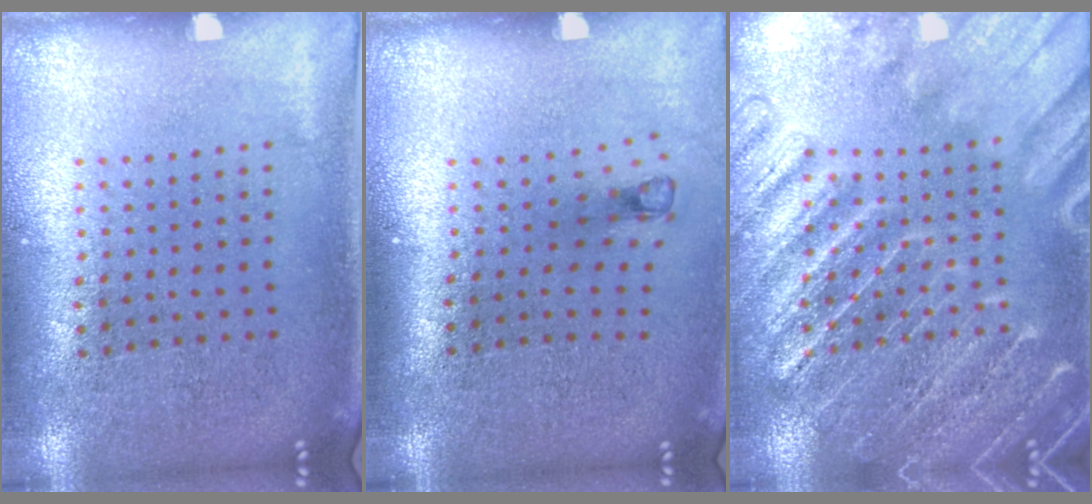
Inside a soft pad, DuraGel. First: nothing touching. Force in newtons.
{"total": 0.8, "press": 0.4, "slide": 0.7}
{"total": 3.6, "press": 3.6, "slide": 0.4}